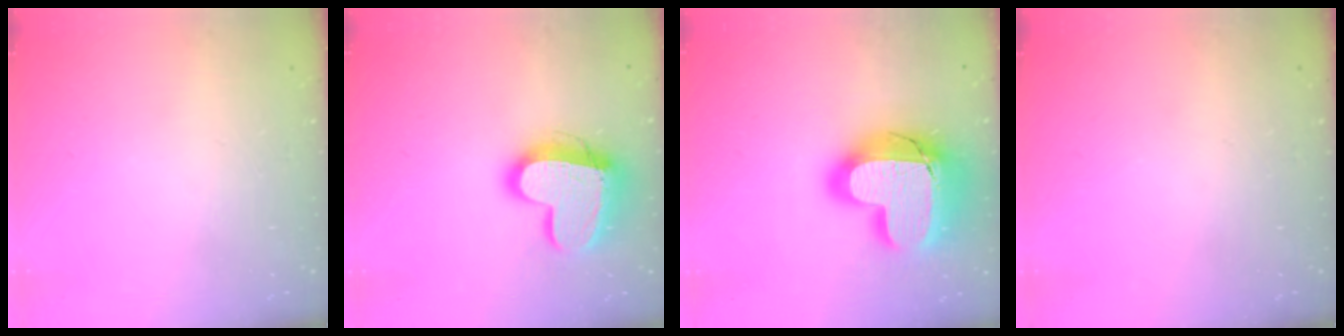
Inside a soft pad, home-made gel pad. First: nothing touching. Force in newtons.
{"total": 16.7, "press": 16.6, "slide": 1.4}
{"total": 23.0, "press": 22.9, "slide": 1.6}
{"total": 0.0}